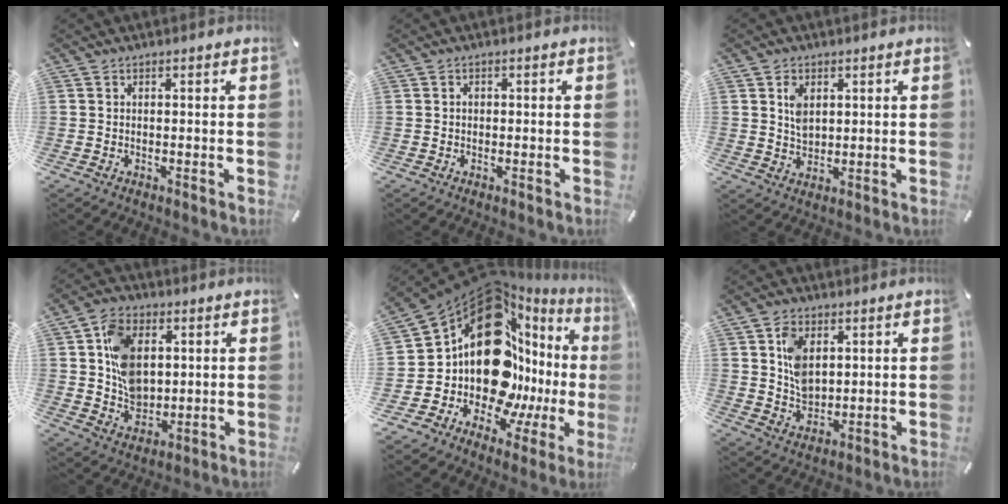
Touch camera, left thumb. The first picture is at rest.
{"total": 0.6, "force": [-0.1, 0.5, 0.4], "torque": [-0.007, 0.003, -0.003]}
{"total": 4.9, "force": [1.7, 3.5, 2.9], "torque": [-0.041, -0.003, 0.027]}
{"total": 11.8, "force": [2.8, 8.8, 7.3], "torque": [-0.141, 0.009, 0.057]}
{"total": 25.4, "force": [5.1, 17.1, 18.0], "torque": [-0.270, -0.115, 0.129]}
{"total": 8.1, "force": [2.5, 5.8, 4.9], "torque": [-0.091, 0.001, 0.045]}